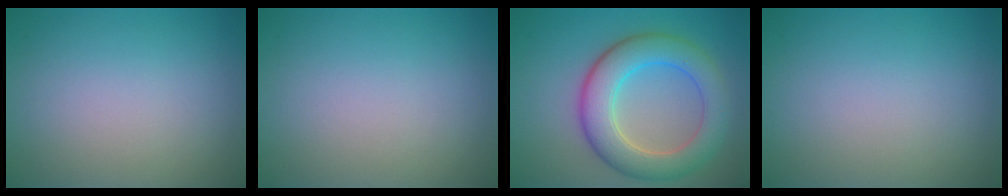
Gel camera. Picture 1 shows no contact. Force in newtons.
{"total": 0.0}
{"total": 6.9, "press": 6.9, "slide": 0.1}
{"total": 0.0}